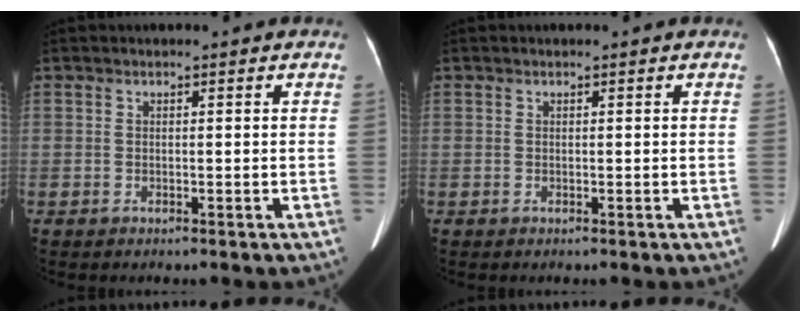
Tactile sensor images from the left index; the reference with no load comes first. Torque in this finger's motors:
{"motor_torque": [0.19, -0.06, -0.02, -0.01]}